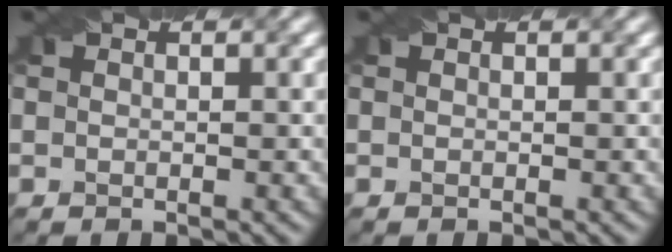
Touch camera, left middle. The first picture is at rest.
{"total": 0.0}